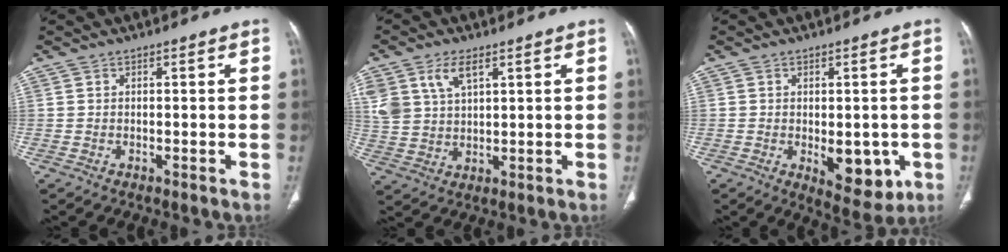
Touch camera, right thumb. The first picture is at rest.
{"total": 8.9, "force": [4.4, 5.0, 5.9], "torque": [-0.121, -0.008, 0.094]}
{"total": 8.7, "force": [-2.0, 4.6, 7.0], "torque": [-0.062, -0.010, -0.014]}